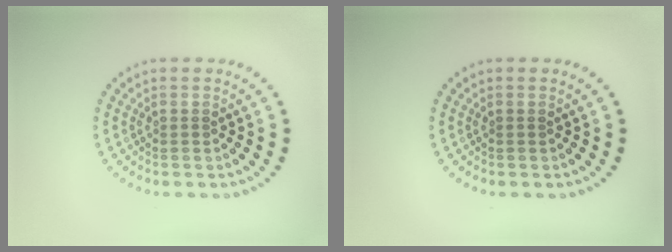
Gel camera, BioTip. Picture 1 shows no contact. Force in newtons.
{"total": 0.0}